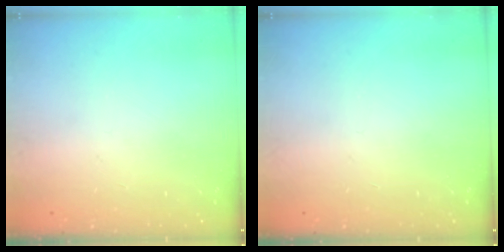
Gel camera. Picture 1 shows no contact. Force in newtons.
{"total": 0.0}